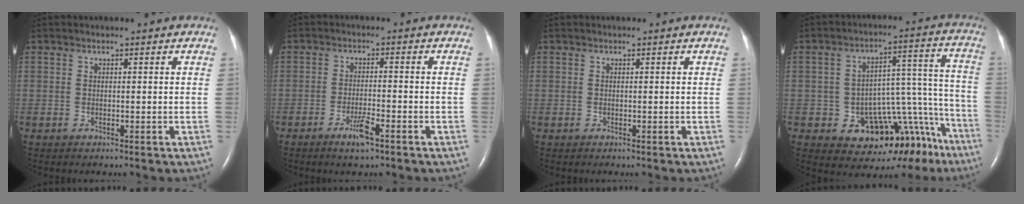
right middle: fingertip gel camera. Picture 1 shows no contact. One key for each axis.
{"total": 3.9, "fx": -2.5, "fy": 0.5, "fz": 2.9, "tx": -0.060, "ty": -0.004, "tz": -0.044}
{"total": 0.0}
{"total": 15.8, "fx": -10.9, "fy": 8.0, "fz": 8.0, "tx": -0.061, "ty": 0.088, "tz": -0.141}